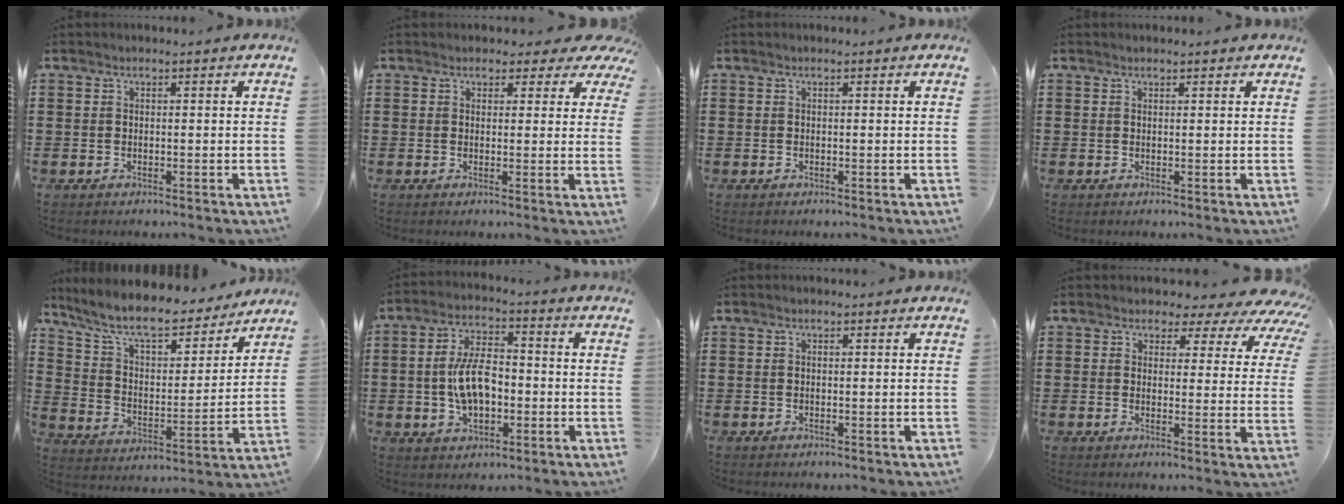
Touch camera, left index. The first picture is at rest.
{"total": 2.6, "force": [1.7, 1.8, 0.9], "torque": [-0.014, -0.001, 0.026]}
{"total": 0.0}
{"total": 0.6, "force": [0.5, 0.2, 0.2], "torque": [-0.004, 0.002, 0.011]}
{"total": 9.3, "force": [8.3, 1.4, 3.9], "torque": [-0.112, -0.052, 0.143]}
{"total": 8.6, "force": [-1.1, 4.5, 7.3], "torque": [-0.155, 0.008, -0.025]}
{"total": 0.0}
{"total": 3.9, "force": [3.0, 2.2, 1.3], "torque": [-0.030, -0.018, 0.045]}